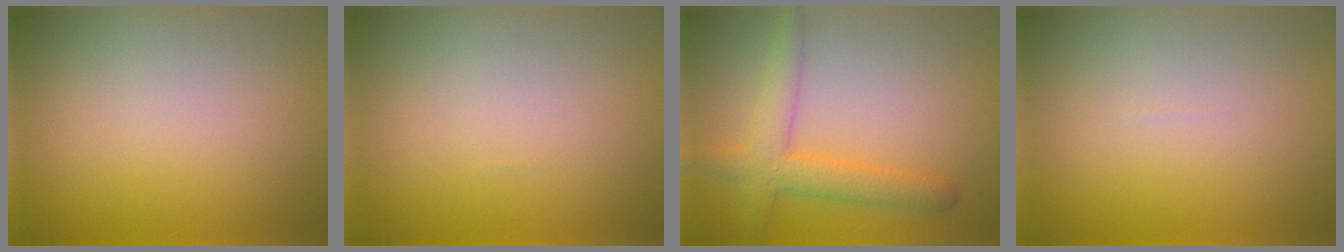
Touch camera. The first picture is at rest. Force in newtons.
{"total": 0.0}
{"total": 3.9, "press": 3.9, "slide": 0.1}
{"total": 0.0}